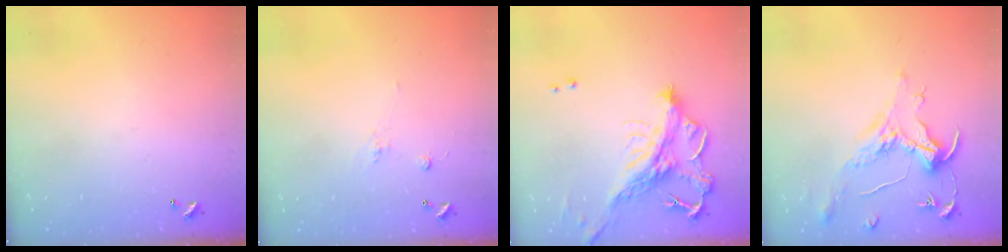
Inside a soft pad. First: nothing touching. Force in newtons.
{"total": 1.7, "press": 1.5, "slide": 0.8}
{"total": 5.3, "press": 5.1, "slide": 1.4}
{"total": 1.6, "press": 1.4, "slide": 0.7}